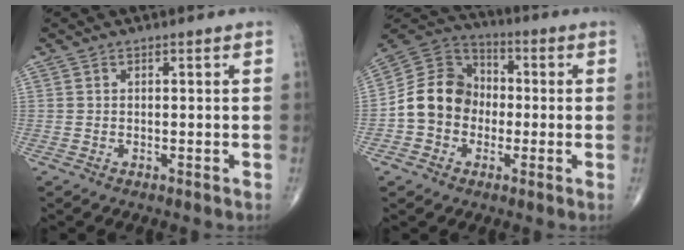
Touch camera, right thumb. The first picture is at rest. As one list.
[{"total": 12.0, "force": [-1.8, 10.3, 5.9], "torque": [-0.086, 0.039, -0.044]}]